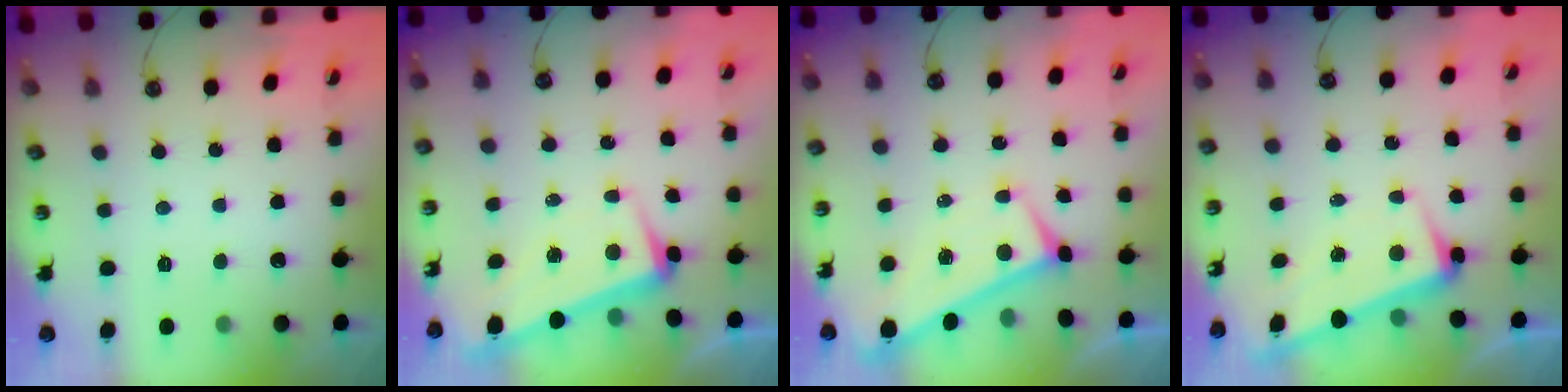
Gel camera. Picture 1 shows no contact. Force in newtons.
{"total": 2.8, "press": 2.3, "slide": 1.7}
{"total": 1.9, "press": 1.8, "slide": 0.6}
{"total": 3.0, "press": 2.8, "slide": 0.9}